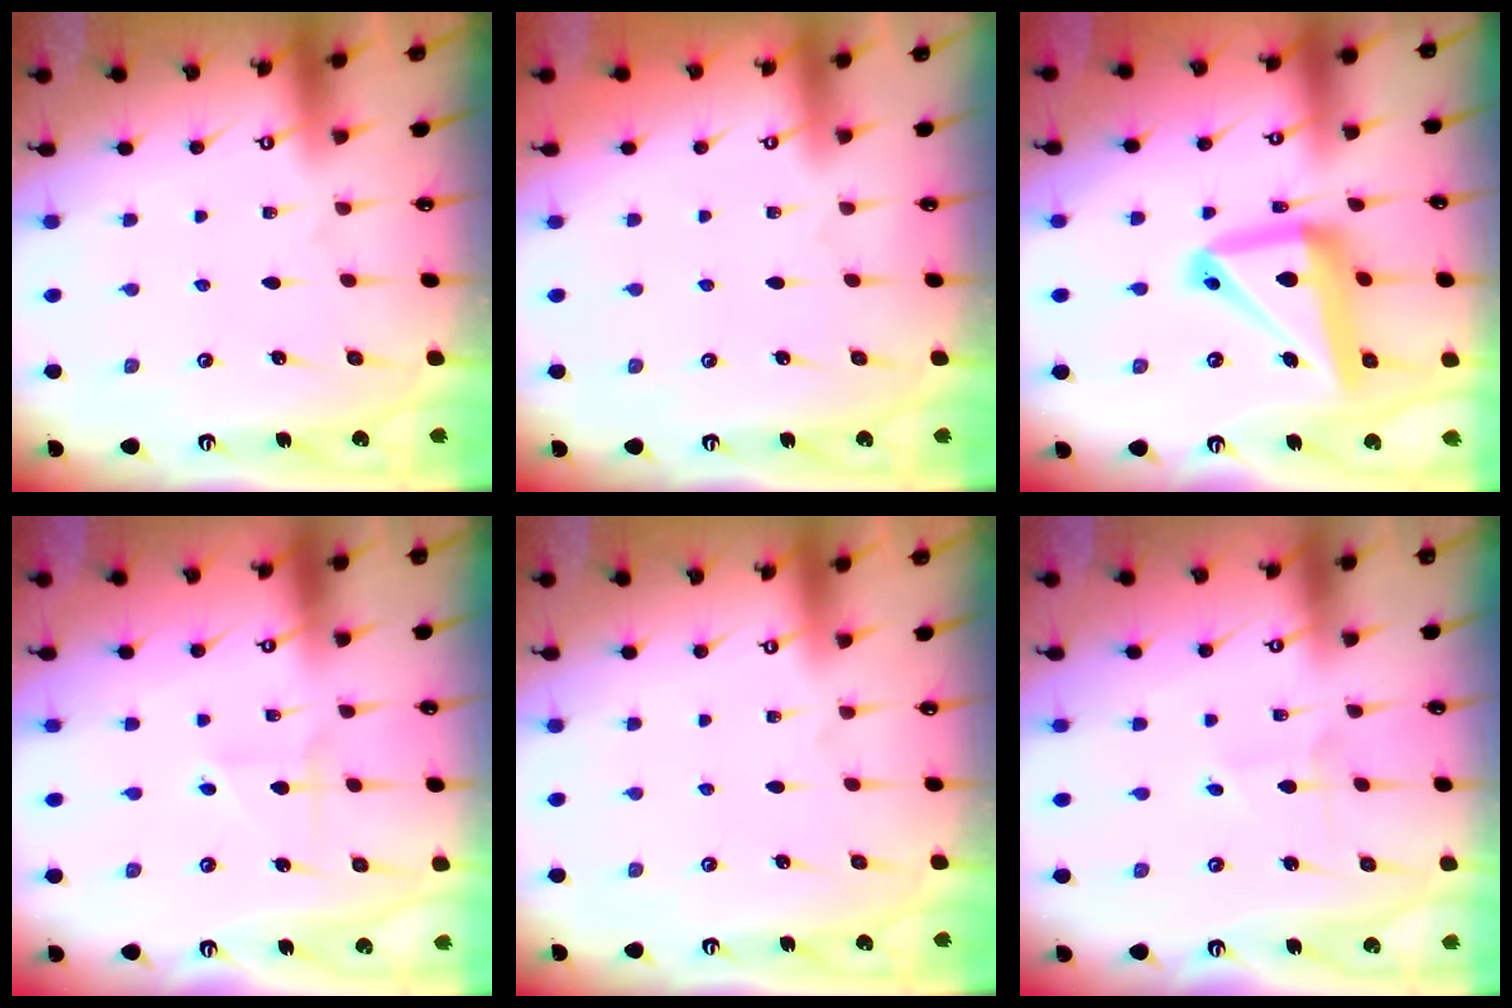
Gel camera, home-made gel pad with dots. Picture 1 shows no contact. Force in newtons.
{"total": 0.0}
{"total": 18.0, "press": 17.9, "slide": 2.1}
{"total": 2.9, "press": 2.9, "slide": 0.3}
{"total": 0.0}
{"total": 1.4, "press": 1.4, "slide": 0.1}